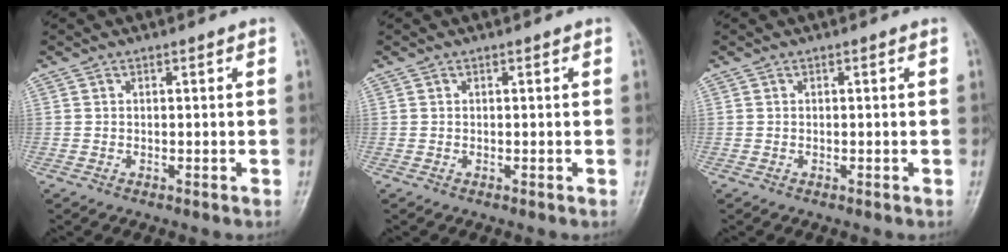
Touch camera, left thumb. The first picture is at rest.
{"total": 0.0}
{"total": 0.0}